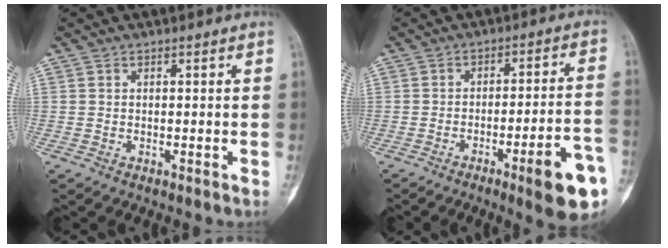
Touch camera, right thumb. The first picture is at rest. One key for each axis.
{"total": 13.0, "fx": -6.0, "fy": 2.0, "fz": 11.3, "tx": -0.146, "ty": 0.023, "tz": -0.077}